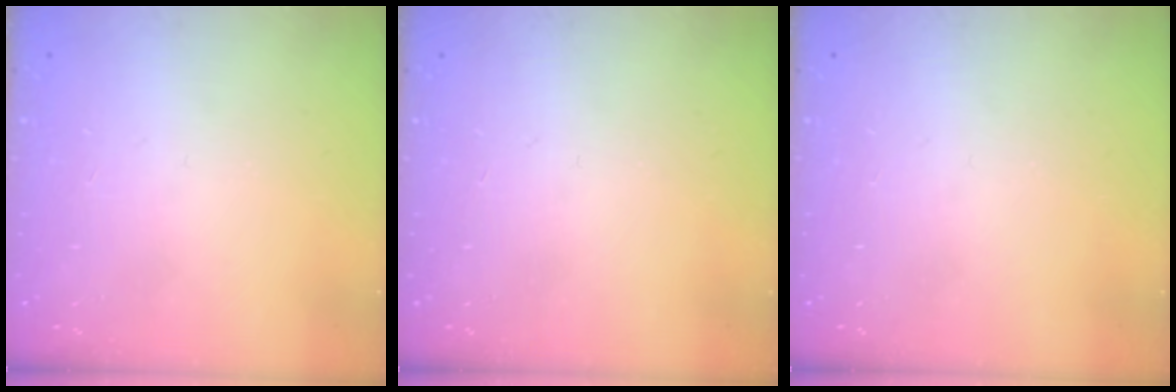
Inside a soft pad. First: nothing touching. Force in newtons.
{"total": 0.0}
{"total": 0.0}